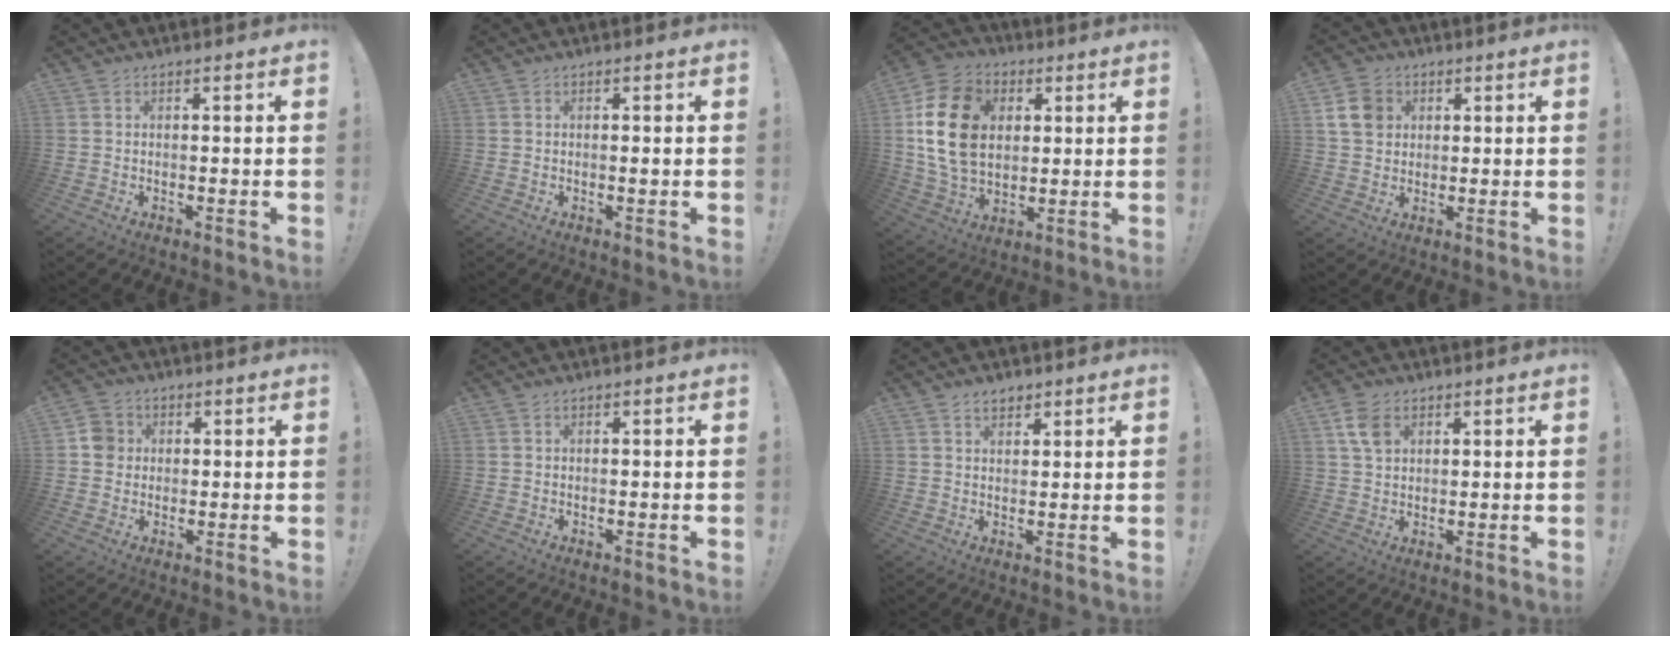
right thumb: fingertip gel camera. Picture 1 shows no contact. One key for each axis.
{"total": 0.5, "fx": -0.1, "fy": -0.2, "fz": 0.4, "tx": -0.001, "ty": -0.004, "tz": -0.004}
{"total": 20.3, "fx": 4.2, "fy": 15.0, "fz": 13.0, "tx": -0.233, "ty": -0.009, "tz": 0.076}
{"total": 8.9, "fx": 2.7, "fy": 7.4, "fz": 4.0, "tx": -0.063, "ty": 0.000, "tz": 0.057}
{"total": 5.4, "fx": 0.7, "fy": 5.1, "fz": 1.8, "tx": -0.019, "ty": 0.011, "tz": 0.014}
{"total": 0.0}
{"total": 3.0, "fx": 2.3, "fy": 1.7, "fz": 1.0, "tx": -0.005, "ty": -0.015, "tz": 0.040}
{"total": 6.4, "fx": 2.7, "fy": 4.4, "fz": 3.8, "tx": -0.075, "ty": -0.001, "tz": 0.054}